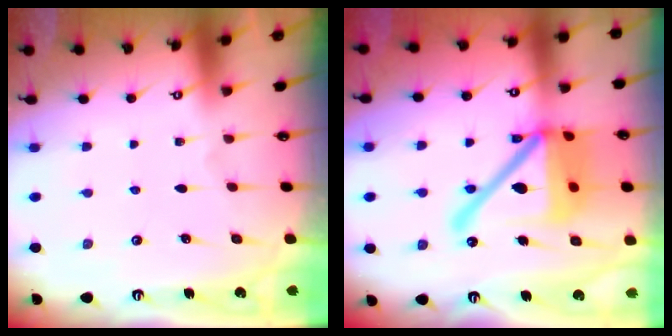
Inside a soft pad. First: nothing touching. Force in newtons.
{"total": 22.6, "press": 22.5, "slide": 2.7}